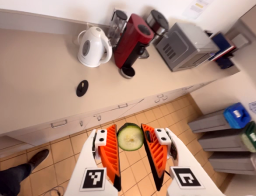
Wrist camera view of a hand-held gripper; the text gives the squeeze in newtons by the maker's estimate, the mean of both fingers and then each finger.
{"total": 8.7, "left": 8.8, "right": 8.5}